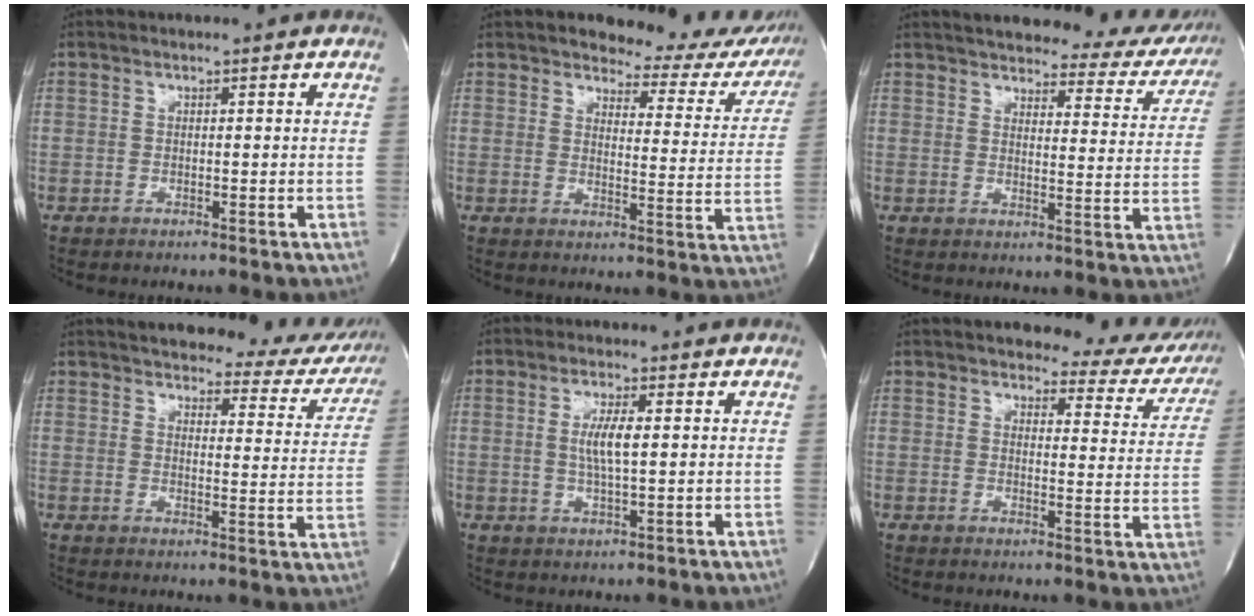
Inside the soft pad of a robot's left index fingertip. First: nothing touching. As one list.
[{"total": 15.4, "force": [14.2, 4.8, 3.8], "torque": [-0.011, -0.053, 0.141]}, {"total": 19.2, "force": [17.5, 5.3, 6.1], "torque": [-0.063, -0.033, 0.189]}, {"total": 18.4, "force": [16.6, 5.2, 5.8], "torque": [-0.051, -0.033, 0.175]}, {"total": 4.6, "force": [0.6, 0.6, 4.5], "torque": [-0.090, -0.003, 0.010]}, {"total": 12.2, "force": [11.3, 3.6, 2.9], "torque": [-0.004, -0.035, 0.104]}]